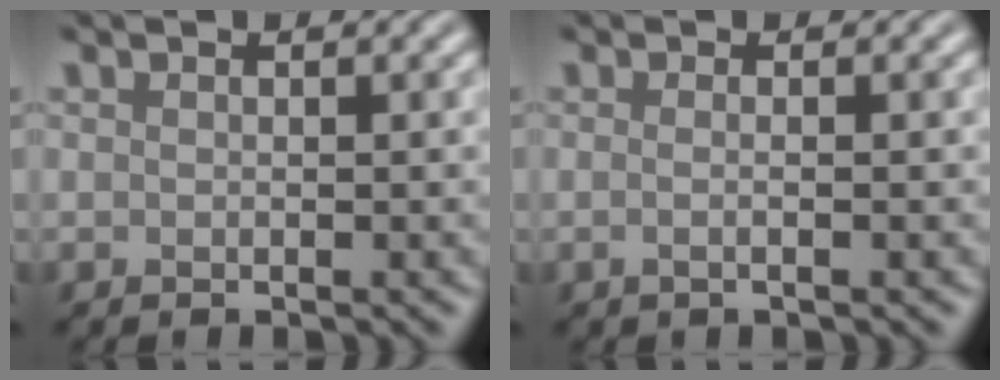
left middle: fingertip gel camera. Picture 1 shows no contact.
{"total": 1.6, "force": [0.0, 0.7, 1.4], "torque": [-0.010, -0.008, -0.017]}